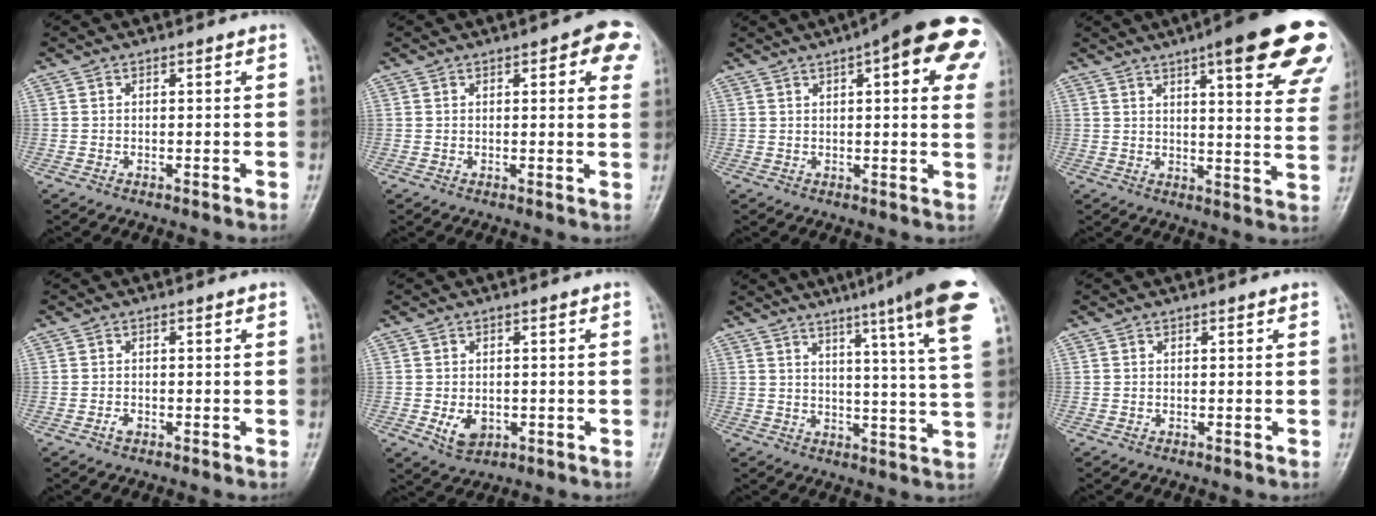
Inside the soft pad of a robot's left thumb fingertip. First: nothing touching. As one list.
[{"total": 7.7, "force": [3.4, 2.8, 6.4], "torque": [-0.043, -0.004, 0.030]}, {"total": 19.4, "force": [8.0, 5.6, 16.8], "torque": [-0.204, 0.007, 0.094]}, {"total": 23.7, "force": [13.9, 5.0, 18.6], "torque": [-0.199, -0.032, 0.165]}, {"total": 1.2, "force": [-0.7, 0.8, 0.7], "torque": [-0.013, 0.003, -0.013]}, {"total": 4.4, "force": [-1.1, 3.2, 2.9], "torque": [-0.040, -0.003, -0.009]}, {"total": 17.4, "force": [11.0, 0.4, 13.5], "torque": [-0.172, -0.046, 0.126]}, {"total": 0.0}]